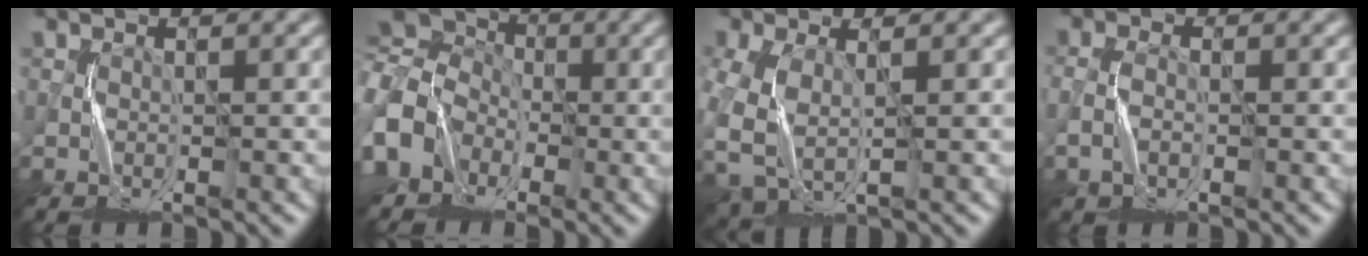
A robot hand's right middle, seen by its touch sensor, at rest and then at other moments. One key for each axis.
{"total": 10.4, "fx": -1.1, "fy": 9.2, "fz": 4.7, "tx": -0.117, "ty": 0.033, "tz": -0.065}
{"total": 4.5, "fx": -1.1, "fy": 2.9, "fz": 3.4, "tx": -0.103, "ty": -0.012, "tz": -0.019}
{"total": 1.8, "fx": -0.8, "fy": 1.0, "fz": 1.3, "tx": -0.030, "ty": 0.004, "tz": -0.018}